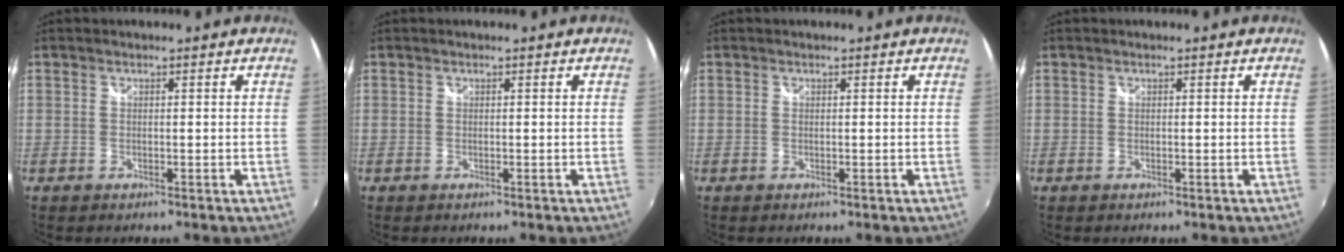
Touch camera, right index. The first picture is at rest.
{"total": 0.0}
{"total": 0.0}
{"total": 0.0}